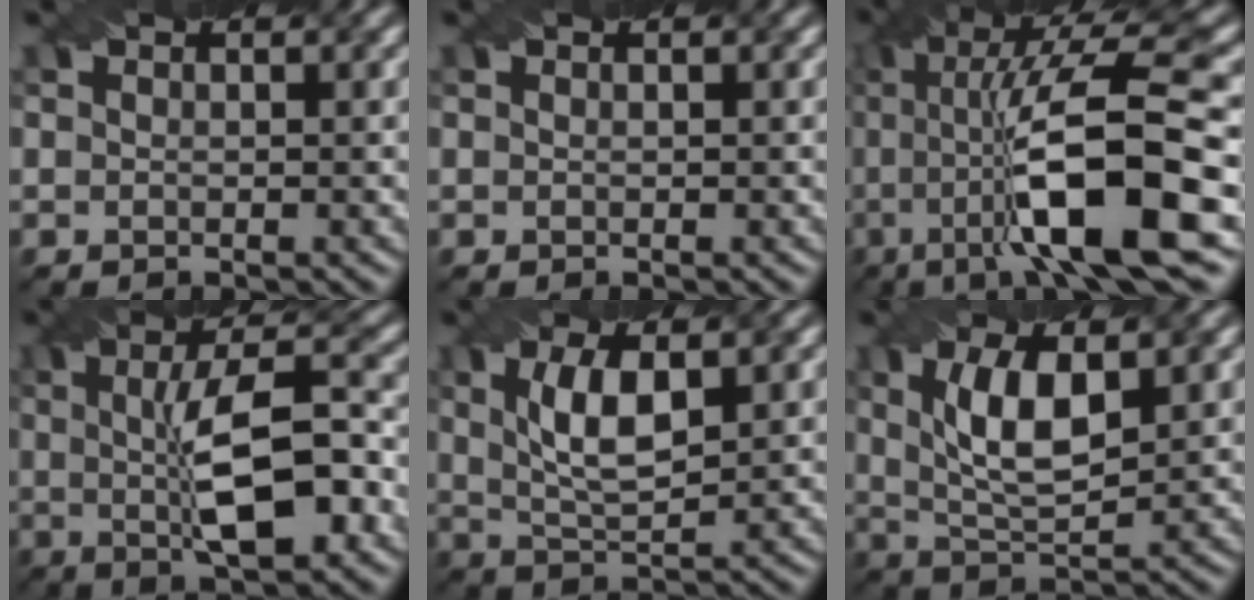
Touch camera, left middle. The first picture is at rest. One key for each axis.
{"total": 0.0}
{"total": 13.1, "fx": -1.9, "fy": 2.7, "fz": 12.7, "tx": -0.192, "ty": 0.013, "tz": -0.033}
{"total": 8.7, "fx": -0.2, "fy": 2.5, "fz": 8.3, "tx": -0.127, "ty": 0.007, "tz": -0.006}
{"total": 5.2, "fx": 1.5, "fy": 2.0, "fz": 4.6, "tx": -0.098, "ty": 0.001, "tz": 0.030}
{"total": 6.4, "fx": 1.7, "fy": 2.5, "fz": 5.6, "tx": -0.112, "ty": 0.002, "tz": 0.035}